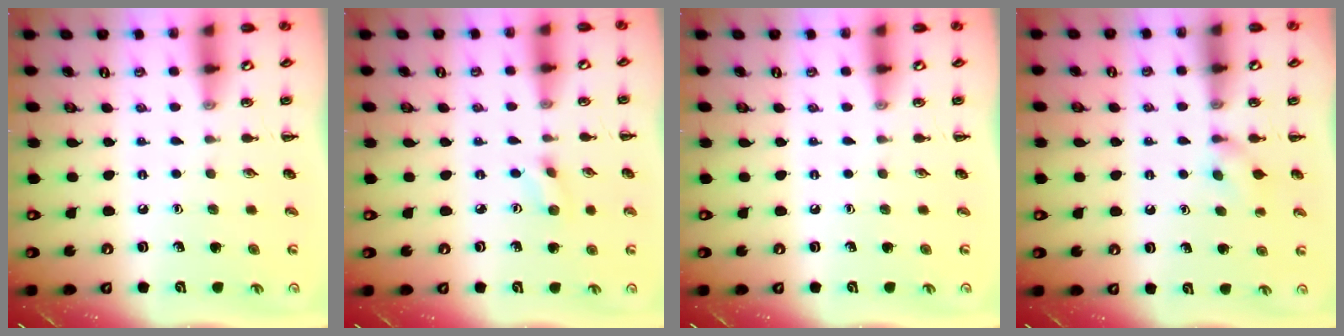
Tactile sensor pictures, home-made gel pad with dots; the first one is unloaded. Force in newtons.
{"total": 3.1, "press": 2.9, "slide": 1.1}
{"total": 0.0}
{"total": 3.3, "press": 3.0, "slide": 1.4}